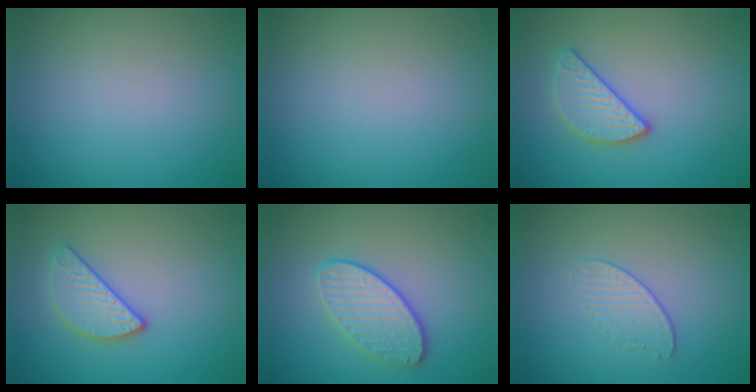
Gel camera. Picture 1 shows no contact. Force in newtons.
{"total": 0.0}
{"total": 2.8, "press": 2.6, "slide": 0.9}
{"total": 2.8, "press": 2.6, "slide": 0.9}
{"total": 3.4, "press": 3.2, "slide": 1.0}
{"total": 1.3, "press": 0.7, "slide": 1.1}